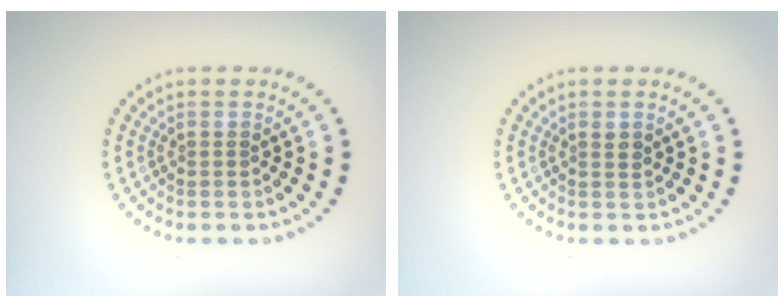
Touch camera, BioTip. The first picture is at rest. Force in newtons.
{"total": 0.8, "press": 0.7, "slide": 0.4}